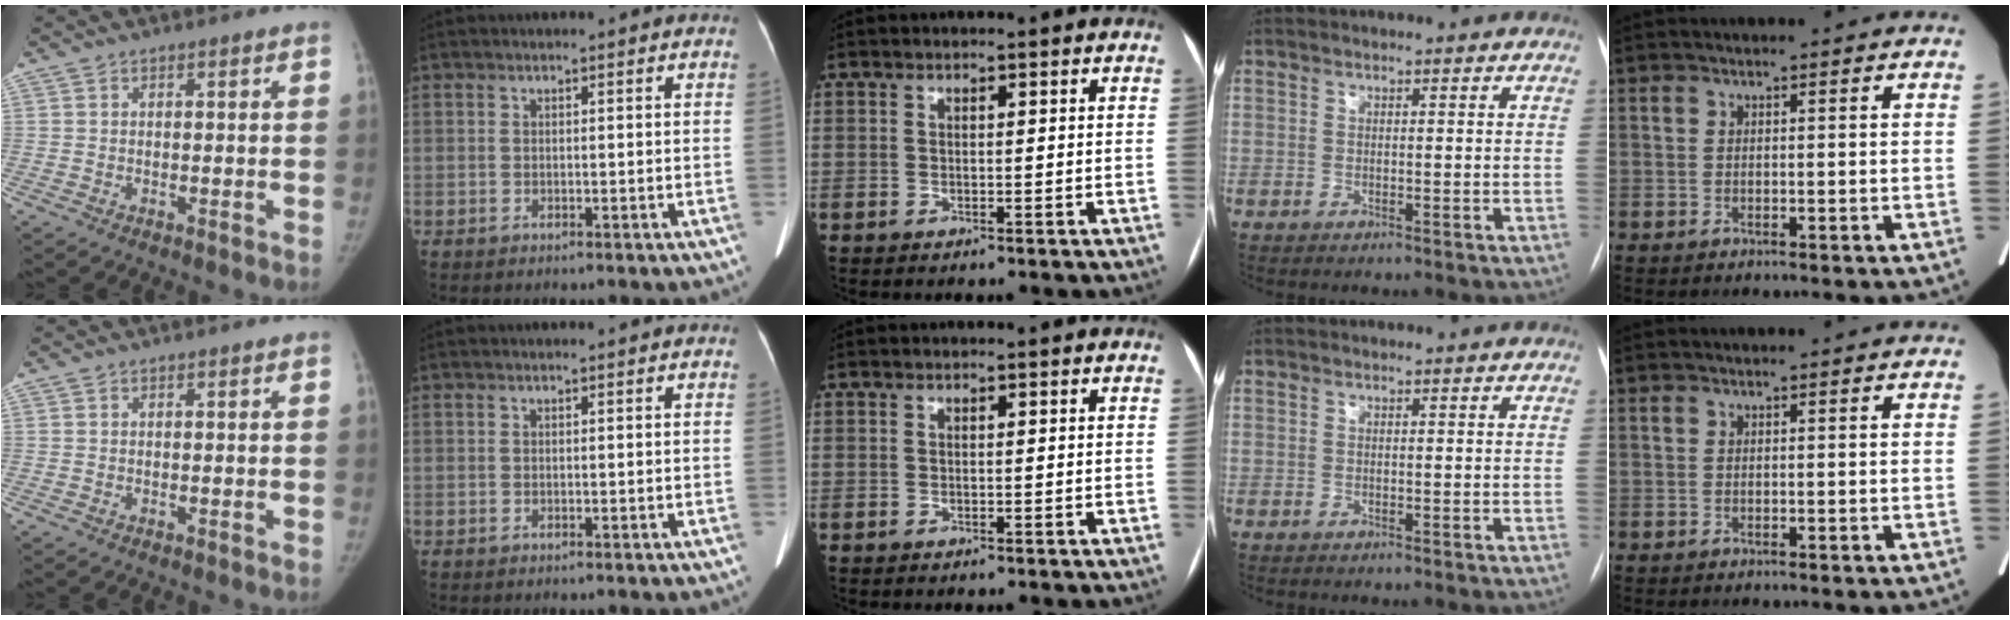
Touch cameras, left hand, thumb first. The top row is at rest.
{}